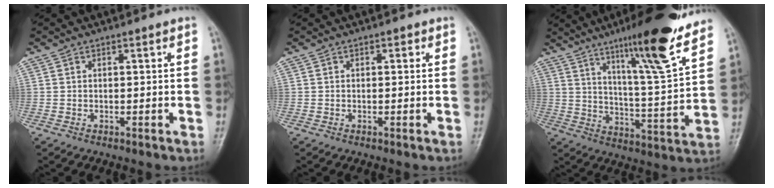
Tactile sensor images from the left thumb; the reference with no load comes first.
{"total": 0.6, "force": [0.2, 0.5, 0.4], "torque": [0.003, 0.001, -0.001]}
{"total": 17.9, "force": [12.3, 1.6, 12.9], "torque": [-0.183, -0.068, 0.192]}